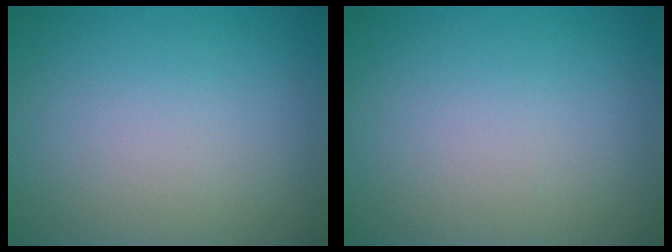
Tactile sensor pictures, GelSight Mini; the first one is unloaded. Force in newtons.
{"total": 0.0}